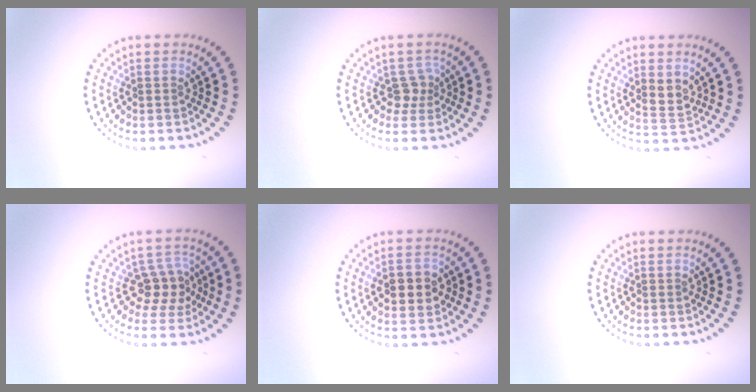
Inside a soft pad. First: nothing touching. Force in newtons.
{"total": 1.9, "press": 1.4, "slide": 1.2}
{"total": 2.1, "press": 1.6, "slide": 1.3}
{"total": 3.0, "press": 2.6, "slide": 1.5}
{"total": 3.1, "press": 3.1, "slide": 0.2}
{"total": 0.0}